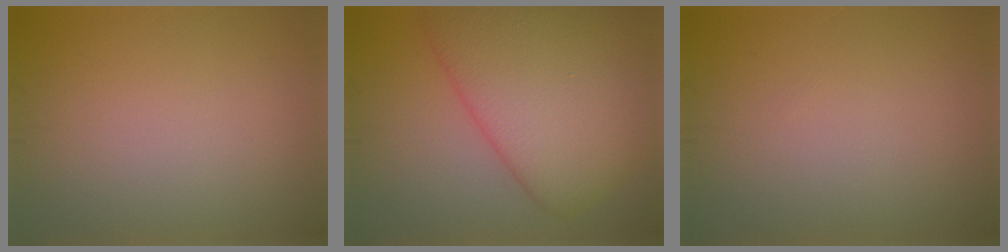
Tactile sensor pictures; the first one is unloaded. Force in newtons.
{"total": 10.2, "press": 10.2, "slide": 0.4}
{"total": 0.0}